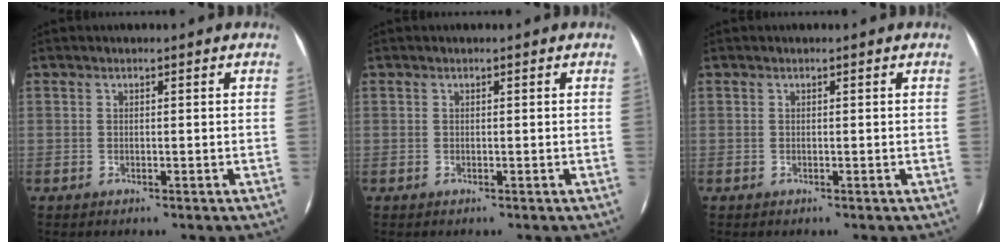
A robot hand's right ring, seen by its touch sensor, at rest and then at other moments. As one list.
[{"total": 0.0}, {"total": 0.0}]